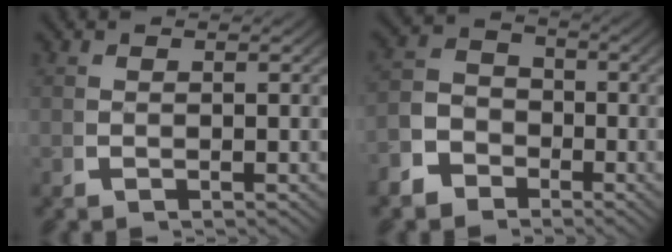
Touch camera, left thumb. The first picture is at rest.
{"total": 5.9, "force": [-2.1, 4.9, 2.5], "torque": [-0.026, -0.007, -0.046]}